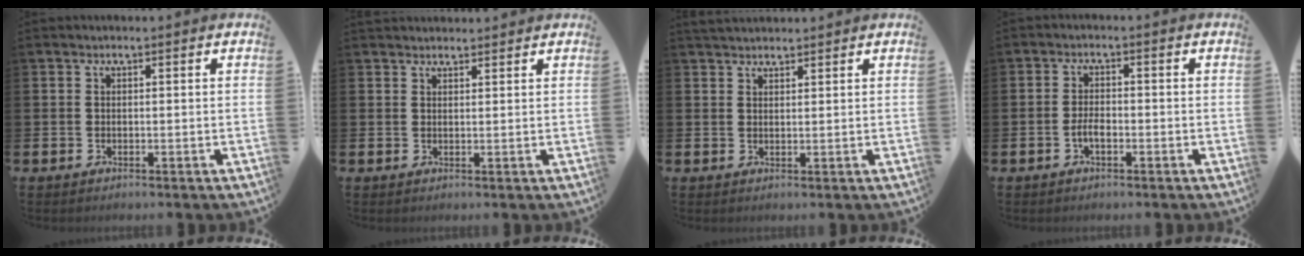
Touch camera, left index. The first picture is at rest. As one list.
[{"total": 1.7, "force": [1.6, 0.4, 0.0], "torque": [0.008, -0.006, 0.028]}, {"total": 2.2, "force": [2.2, 0.6, 0.2], "torque": [0.001, -0.005, 0.038]}, {"total": 2.3, "force": [-0.8, 1.1, 1.9], "torque": [-0.030, 0.001, -0.017]}]